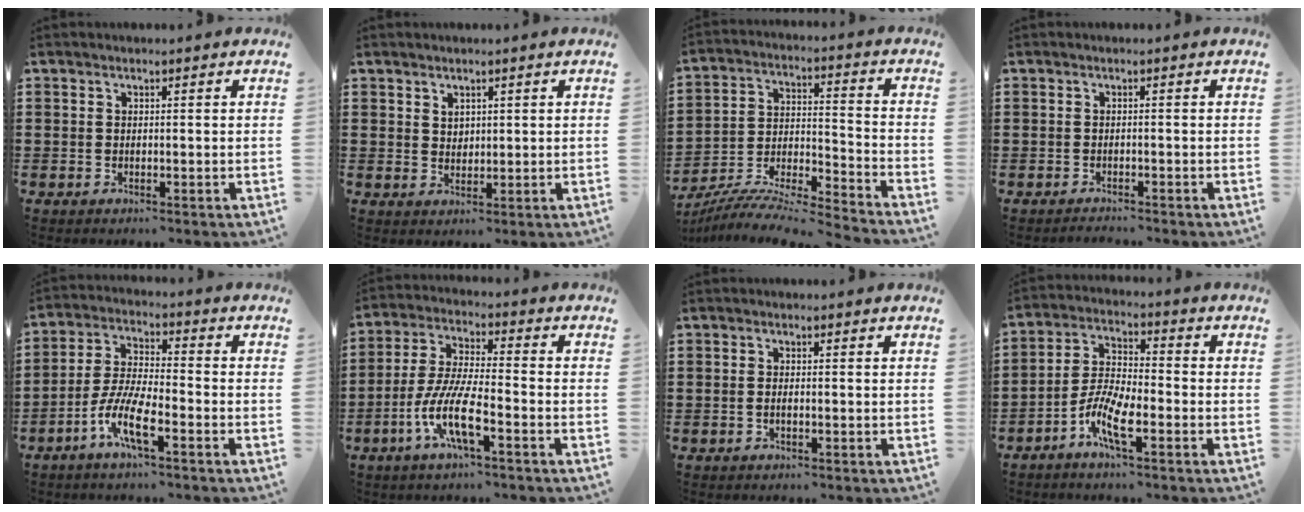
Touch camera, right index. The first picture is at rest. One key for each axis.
{"total": 1.9, "fx": 1.4, "fy": 1.3, "fz": 0.4, "tx": -0.011, "ty": 0.006, "tz": 0.026}
{"total": 7.3, "fx": -7.1, "fy": -0.2, "fz": 1.9, "tx": -0.039, "ty": -0.009, "tz": -0.146}
{"total": 1.1, "fx": -1.1, "fy": 0.0, "fz": -0.1, "tx": -0.001, "ty": 0.004, "tz": -0.023}
{"total": 8.1, "fx": -4.4, "fy": 1.6, "fz": 6.6, "tx": -0.162, "ty": -0.018, "tz": -0.090}
{"total": 9.6, "fx": -4.5, "fy": 1.6, "fz": 8.3, "tx": -0.197, "ty": -0.020, "tz": -0.091}
{"total": 0.9, "fx": -0.3, "fy": 0.0, "fz": 0.8, "tx": -0.018, "ty": -0.008, "tz": -0.004}
{"total": 6.9, "fx": -3.7, "fy": 1.7, "fz": 5.6, "tx": -0.142, "ty": -0.015, "tz": -0.077}